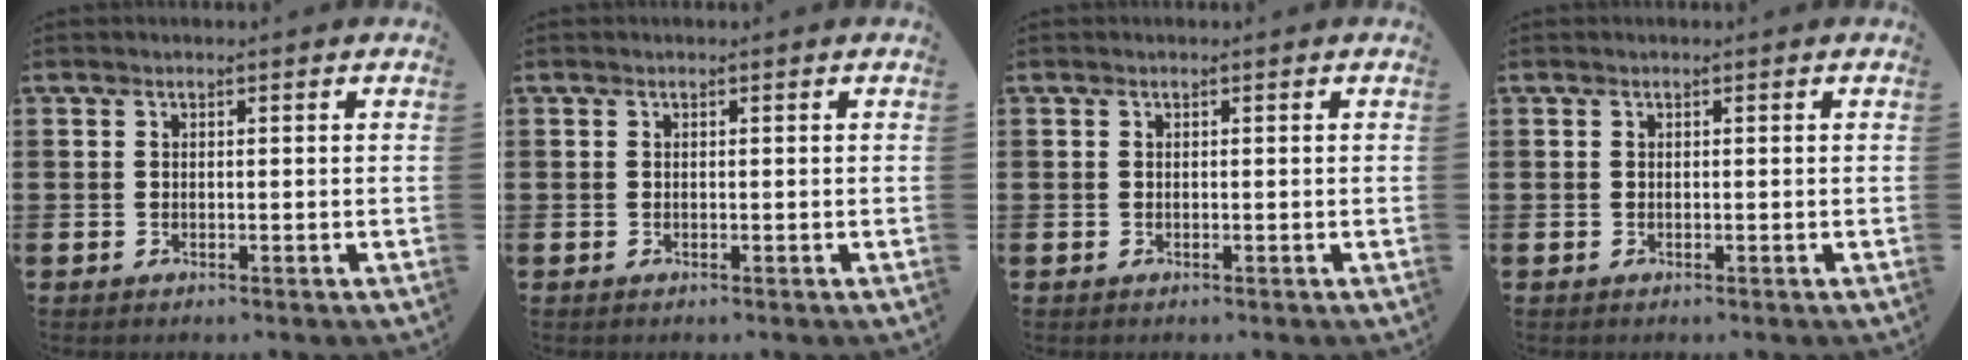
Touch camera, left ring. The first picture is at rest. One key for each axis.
{"total": 0.0}
{"total": 0.0}
{"total": 0.0}